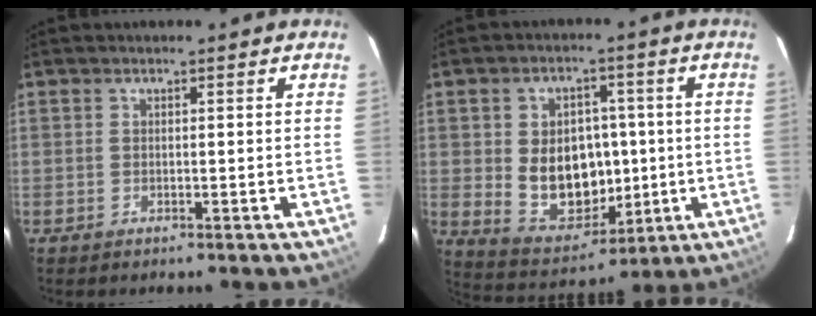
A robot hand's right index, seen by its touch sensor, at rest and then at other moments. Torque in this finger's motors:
{"motor_torque": [0.67, -0.27, 0.58, 0.10]}